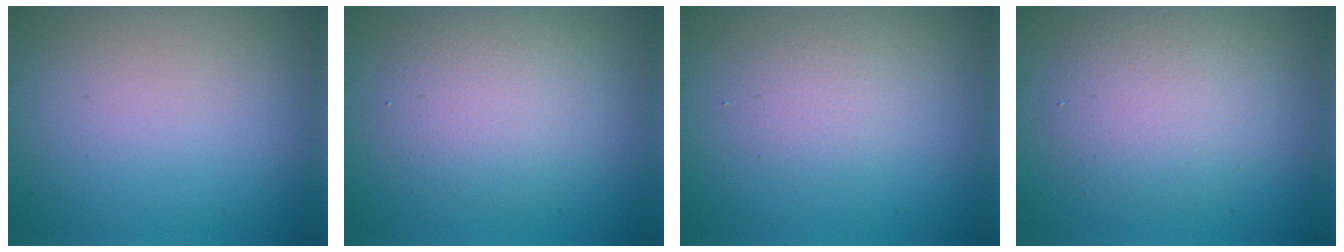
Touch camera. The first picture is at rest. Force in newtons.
{"total": 3.8, "press": 3.8, "slide": 0.2}
{"total": 1.9, "press": 1.9, "slide": 0.2}
{"total": 4.0, "press": 4.0, "slide": 0.5}